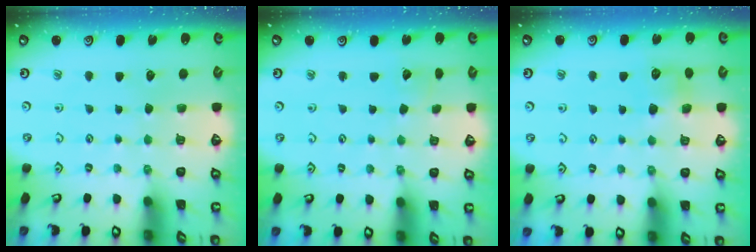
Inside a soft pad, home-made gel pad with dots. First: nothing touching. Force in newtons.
{"total": 3.3, "press": 3.3, "slide": 0.4}
{"total": 7.1, "press": 7.0, "slide": 0.6}